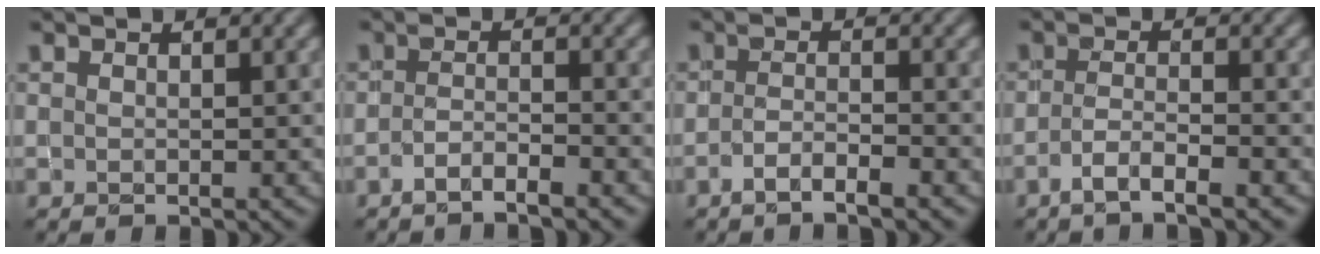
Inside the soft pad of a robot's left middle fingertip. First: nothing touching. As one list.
[{"total": 2.3, "force": [-1.9, 0.4, 1.3], "torque": [-0.024, -0.001, -0.040]}, {"total": 2.5, "force": [-1.9, 0.5, 1.7], "torque": [-0.033, 0.000, -0.040]}, {"total": 3.0, "force": [-2.2, 0.5, 2.1], "torque": [-0.042, 0.000, -0.048]}]